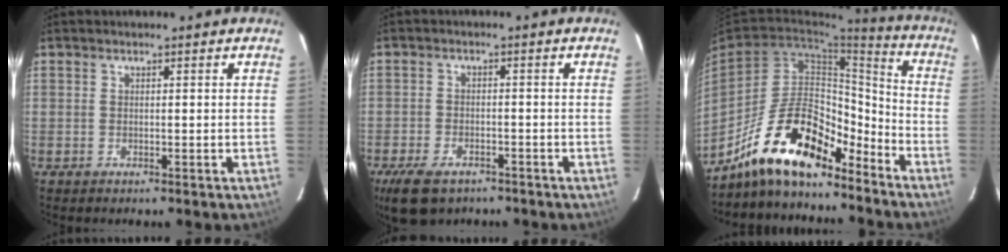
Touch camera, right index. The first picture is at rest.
{"total": 9.0, "force": [-6.2, 4.7, 4.6], "torque": [-0.116, -0.013, -0.105]}
{"total": 18.0, "force": [-13.9, 5.9, 9.9], "torque": [-0.189, 0.014, -0.243]}